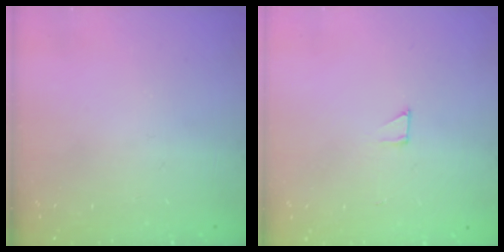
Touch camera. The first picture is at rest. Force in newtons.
{"total": 2.1, "press": 2.1, "slide": 0.1}